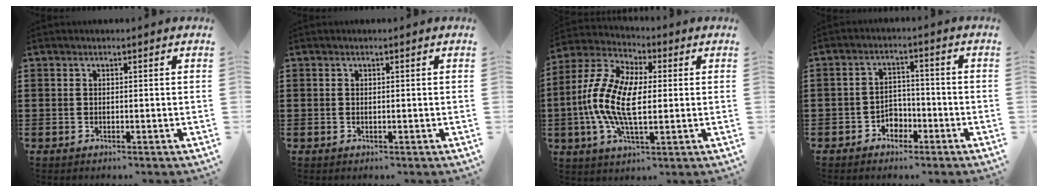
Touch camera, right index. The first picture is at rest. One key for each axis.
{"total": 0.0}
{"total": 11.3, "fx": -0.9, "fy": 5.2, "fz": 10.0, "tx": -0.233, "ty": -0.010, "tz": -0.022}
{"total": 3.1, "fx": -1.9, "fy": 2.2, "fz": 1.0, "tx": -0.025, "ty": 0.006, "tz": -0.041}